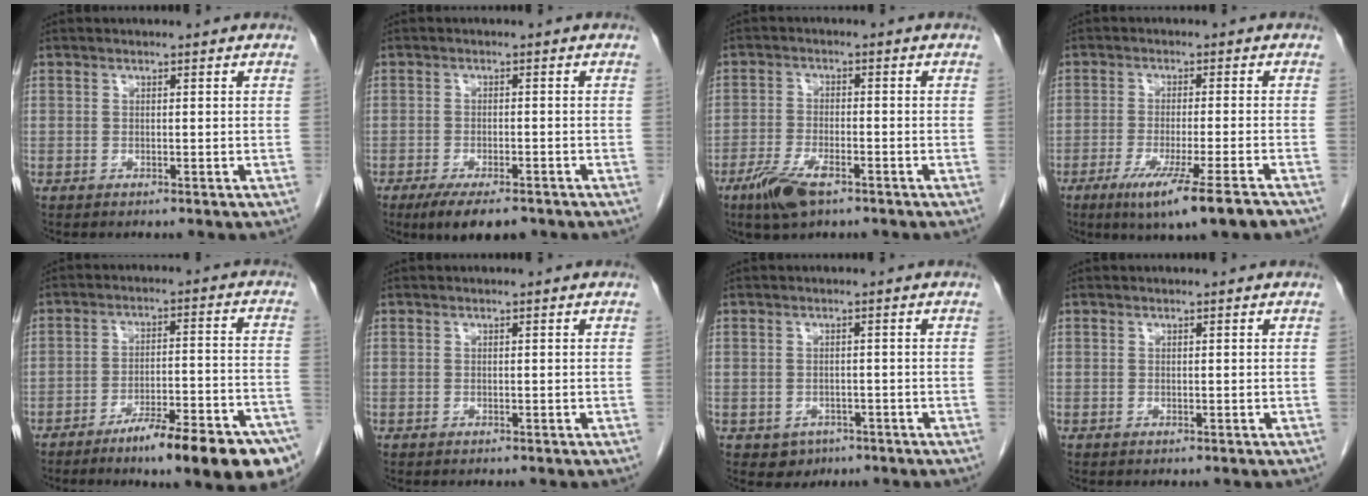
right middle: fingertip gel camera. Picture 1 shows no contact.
{"total": 7.4, "force": [-5.4, 2.0, 4.6], "torque": [-0.069, -0.013, -0.083]}
{"total": 6.4, "force": [-4.1, 1.9, 4.6], "torque": [-0.096, -0.010, -0.073]}
{"total": 10.8, "force": [-7.0, -0.8, 8.1], "torque": [-0.120, -0.029, -0.103]}
{"total": 16.4, "force": [-11.4, 1.6, 11.7], "torque": [-0.110, 0.015, -0.171]}
{"total": 0.0}
{"total": 2.5, "force": [-1.3, 2.1, 0.6], "torque": [-0.007, 0.006, -0.011]}
{"total": 0.0}